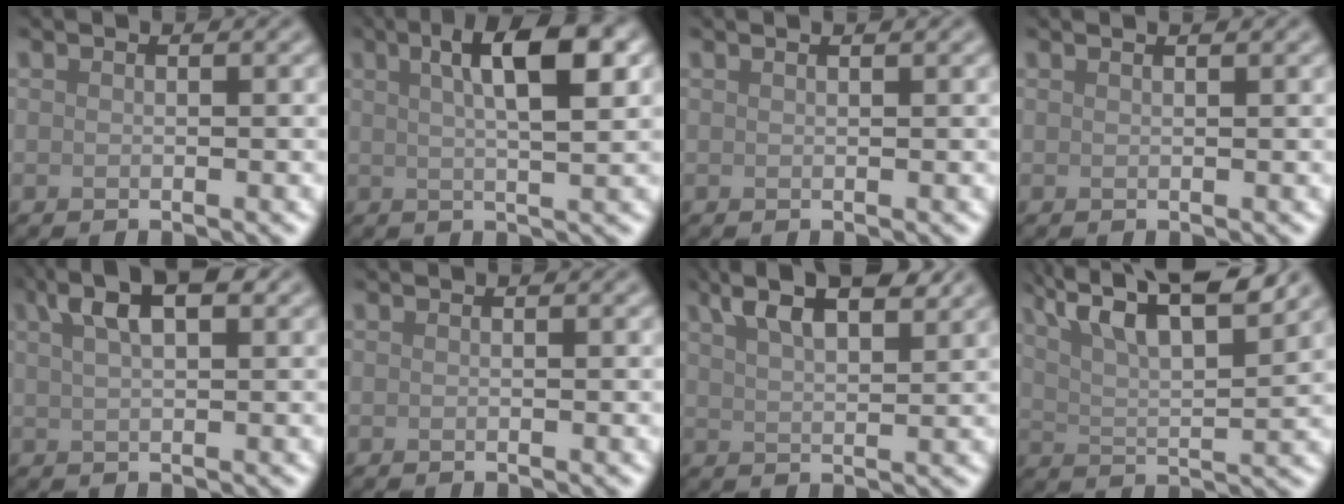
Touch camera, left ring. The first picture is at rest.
{"total": 6.9, "force": [2.3, 1.9, 6.2], "torque": [-0.081, 0.013, 0.030]}
{"total": 1.1, "force": [0.9, 0.4, 0.6], "torque": [-0.001, -0.004, 0.000]}
{"total": 1.5, "force": [1.1, 0.6, 0.8], "torque": [0.001, -0.004, -0.003]}
{"total": 5.1, "force": [2.7, 1.9, 3.9], "torque": [-0.070, 0.014, 0.044]}
{"total": 0.0}
{"total": 6.9, "force": [4.7, 2.2, 4.5], "torque": [-0.078, 0.022, 0.066]}
{"total": 10.2, "force": [6.6, 2.9, 7.2], "torque": [-0.114, 0.023, 0.079]}